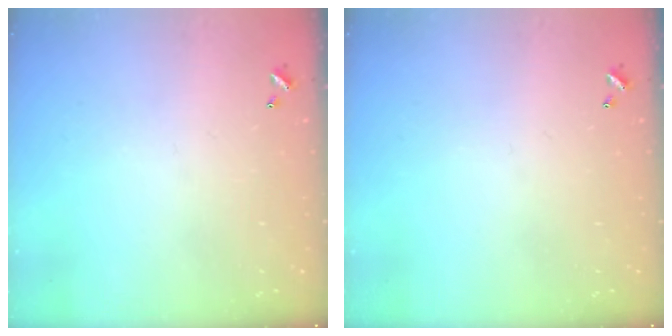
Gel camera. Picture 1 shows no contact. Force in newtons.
{"total": 0.0}